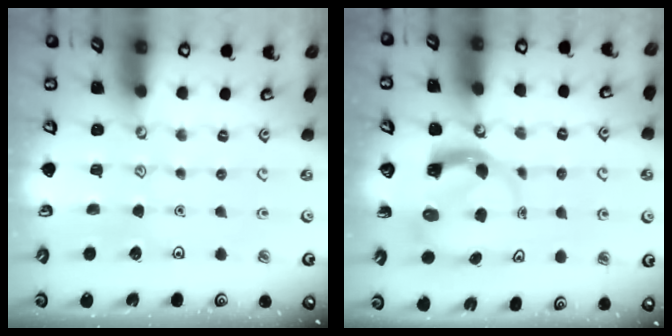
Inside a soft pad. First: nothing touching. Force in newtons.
{"total": 3.9, "press": 3.8, "slide": 0.6}